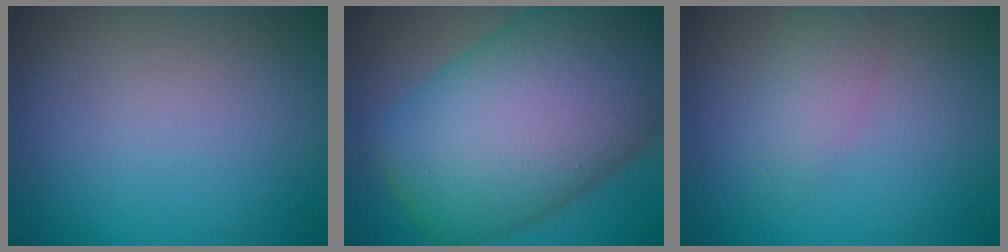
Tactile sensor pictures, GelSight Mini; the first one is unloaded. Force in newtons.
{"total": 16.4, "press": 16.4, "slide": 0.4}
{"total": 2.3, "press": 2.3, "slide": 0.1}